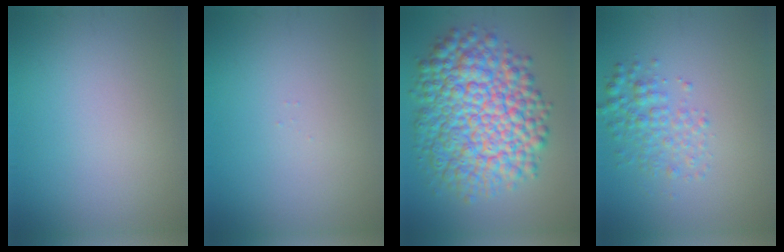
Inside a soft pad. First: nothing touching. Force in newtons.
{"total": 0.0}
{"total": 11.9, "press": 11.9, "slide": 0.1}
{"total": 2.8, "press": 2.8, "slide": 0.1}